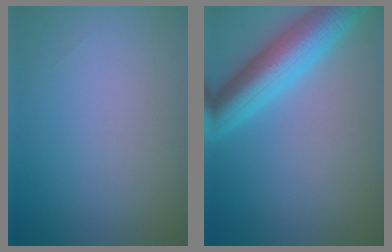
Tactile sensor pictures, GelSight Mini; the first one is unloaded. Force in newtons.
{"total": 7.5, "press": 7.5, "slide": 0.3}